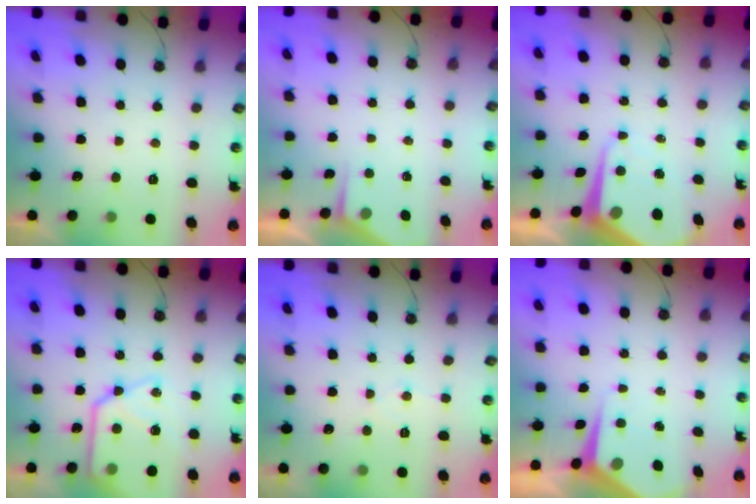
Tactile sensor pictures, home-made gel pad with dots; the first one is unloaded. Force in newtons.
{"total": 2.1, "press": 2.1, "slide": 0.2}
{"total": 8.7, "press": 8.7, "slide": 0.9}
{"total": 16.4, "press": 16.3, "slide": 1.5}
{"total": 3.9, "press": 3.9, "slide": 0.5}
{"total": 5.3, "press": 5.3, "slide": 0.1}